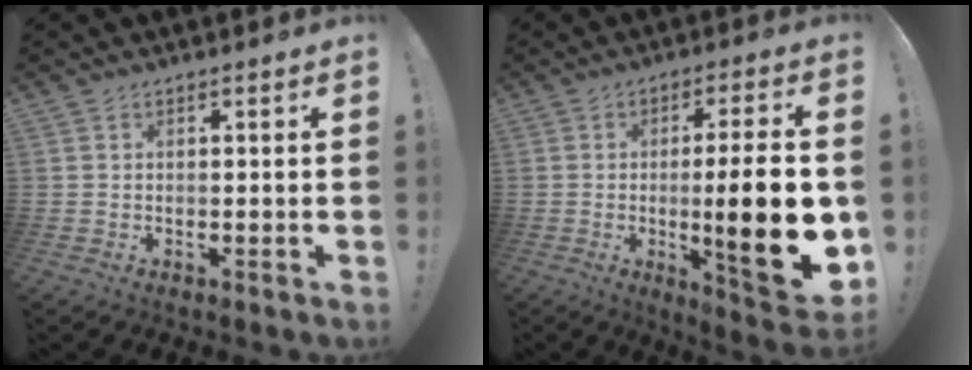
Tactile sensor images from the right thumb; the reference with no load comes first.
{"total": 19.4, "force": [-2.4, 3.0, 19.0], "torque": [-0.278, -0.004, -0.031]}